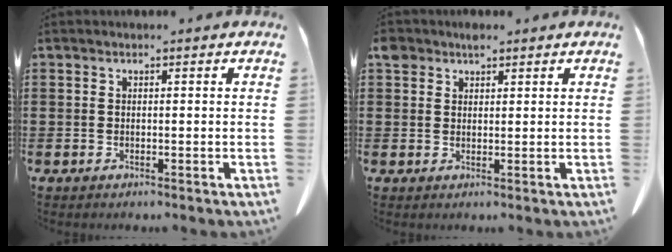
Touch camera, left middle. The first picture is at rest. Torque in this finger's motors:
{"motor_torque": [1.05, 1.09, 0.07, 0.04]}